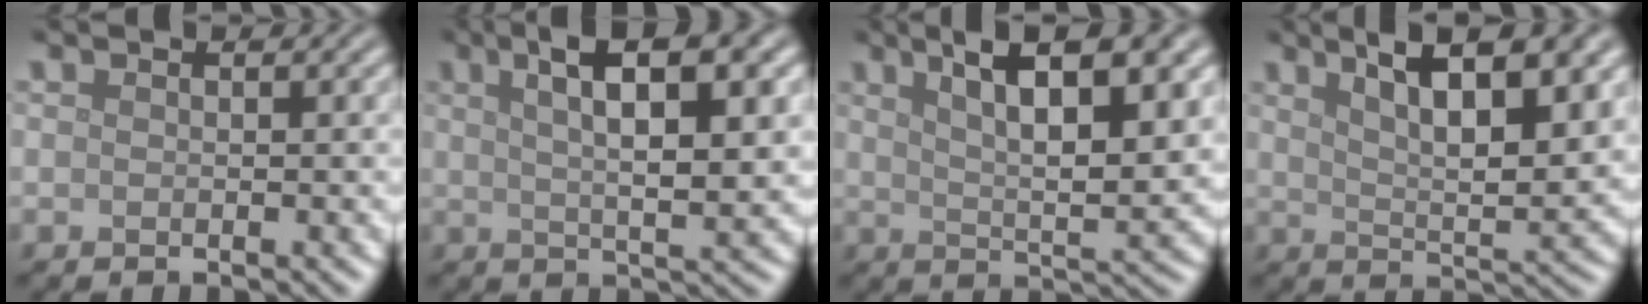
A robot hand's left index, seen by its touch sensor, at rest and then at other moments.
{"total": 7.4, "force": [2.8, 1.9, 6.6], "torque": [-0.094, 0.007, 0.043]}
{"total": 8.6, "force": [4.1, 2.5, 7.1], "torque": [-0.103, 0.009, 0.067]}
{"total": 9.3, "force": [4.8, 2.8, 7.4], "torque": [-0.103, 0.012, 0.073]}